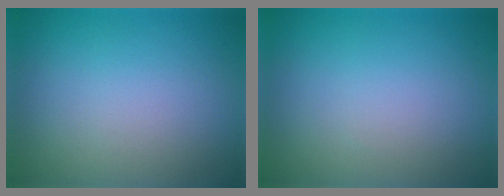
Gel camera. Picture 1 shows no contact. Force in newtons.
{"total": 0.0}